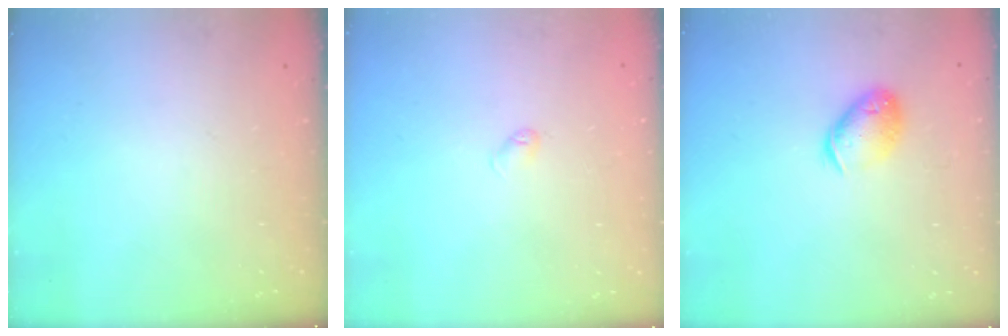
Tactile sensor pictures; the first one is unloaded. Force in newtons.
{"total": 2.9, "press": 2.8, "slide": 0.5}
{"total": 11.2, "press": 11.1, "slide": 1.6}